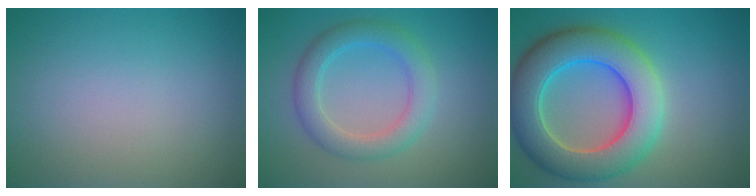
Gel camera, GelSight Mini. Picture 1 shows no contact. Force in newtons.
{"total": 3.9, "press": 3.9, "slide": 0.0}
{"total": 9.8, "press": 9.8, "slide": 0.7}